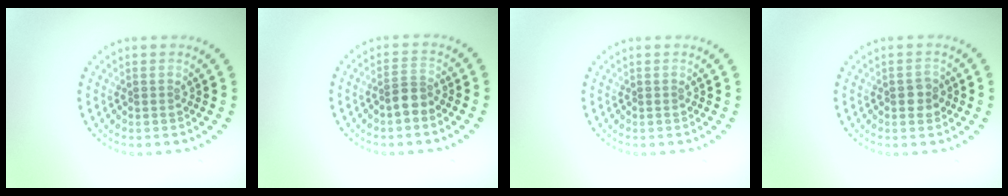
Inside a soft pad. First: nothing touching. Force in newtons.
{"total": 1.9, "press": 1.6, "slide": 1.0}
{"total": 0.0}
{"total": 1.6, "press": 1.6, "slide": 0.3}